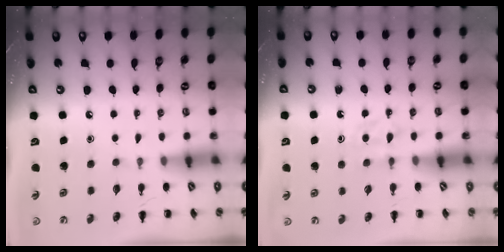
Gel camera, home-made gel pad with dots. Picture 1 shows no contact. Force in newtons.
{"total": 3.8, "press": 3.6, "slide": 1.3}